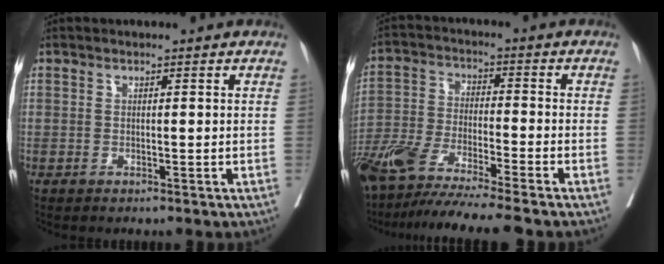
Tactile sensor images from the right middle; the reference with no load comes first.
{"total": 14.0, "force": [-11.8, -0.5, 7.6], "torque": [-0.142, -0.038, -0.207]}